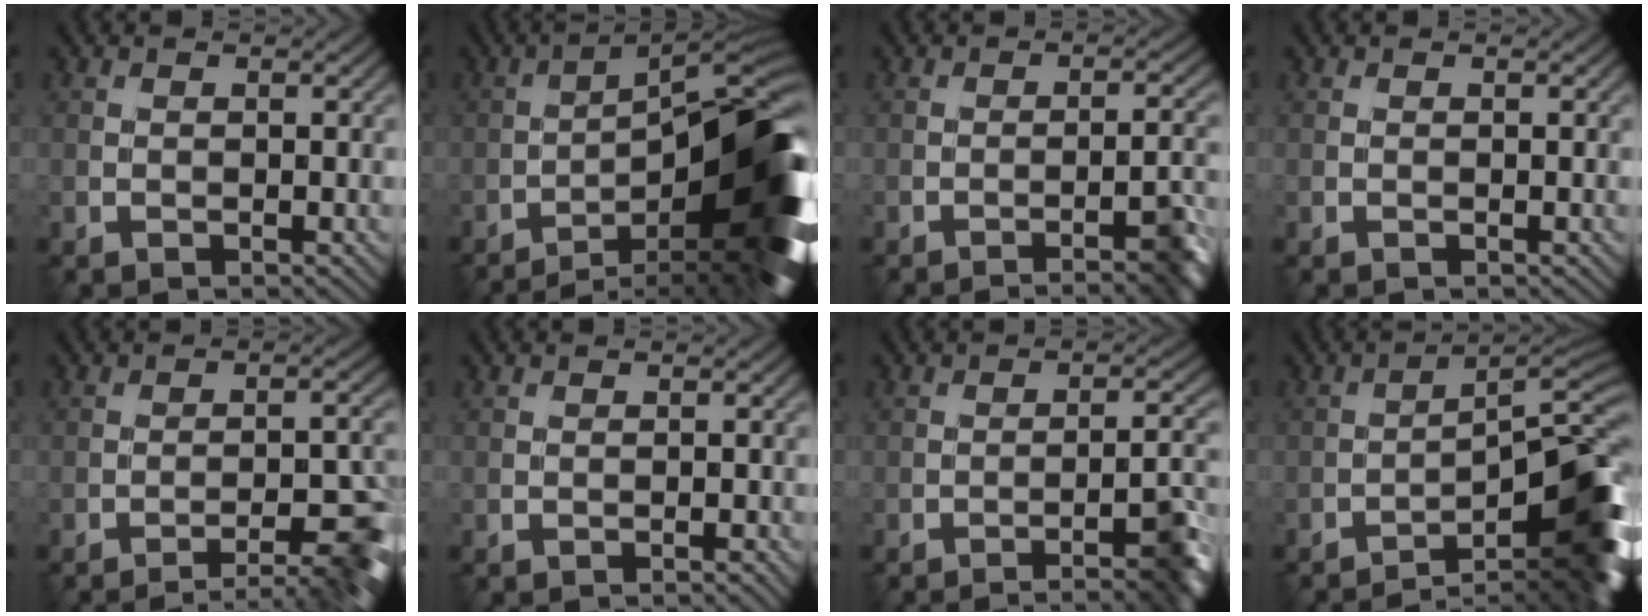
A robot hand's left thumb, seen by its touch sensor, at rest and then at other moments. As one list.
[{"total": 15.3, "force": [-7.5, 4.1, 12.7], "torque": [-0.151, 0.006, -0.119]}, {"total": 5.3, "force": [-3.0, 0.9, 4.2], "torque": [-0.049, 0.007, -0.045]}, {"total": 0.0}, {"total": 7.2, "force": [-4.8, 1.6, 5.1], "torque": [-0.068, 0.005, -0.056]}, {"total": 0.8, "force": [-0.5, 0.1, 0.6], "torque": [-0.009, 0.000, -0.009]}, {"total": 6.8, "force": [-3.9, 1.2, 5.4], "torque": [-0.065, 0.004, -0.057]}, {"total": 13.3, "force": [-7.6, 3.0, 10.5], "torque": [-0.144, 0.006, -0.110]}]